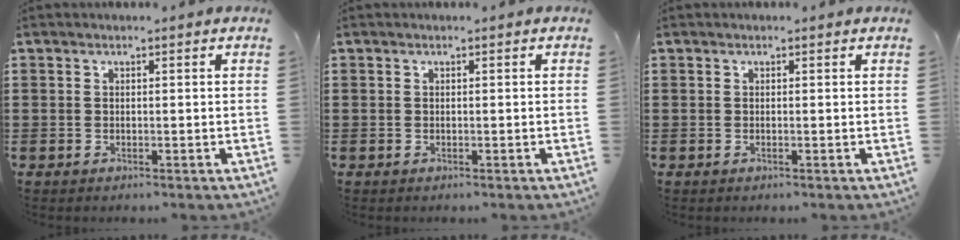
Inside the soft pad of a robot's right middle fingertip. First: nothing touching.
{"total": 0.0}
{"total": 0.0}